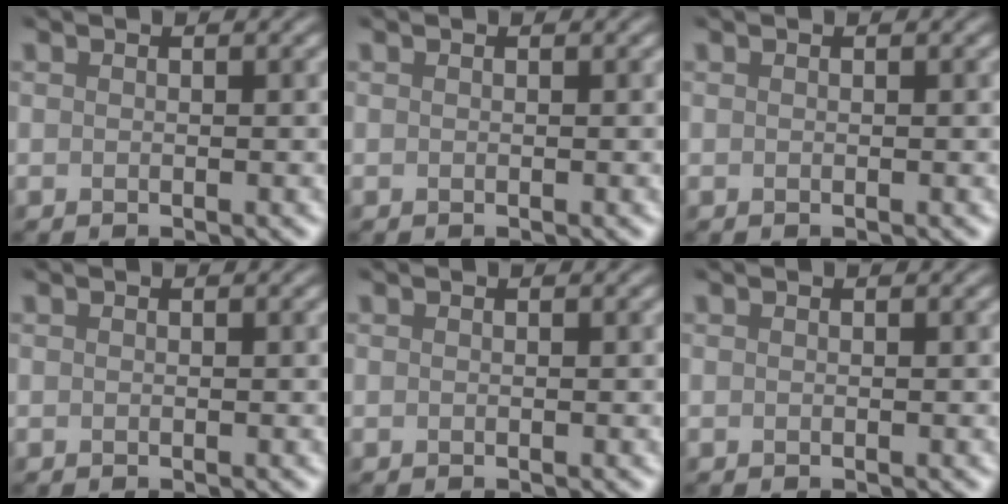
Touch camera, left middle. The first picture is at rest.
{"total": 0.0}
{"total": 0.0}
{"total": 0.0}
{"total": 0.0}
{"total": 0.0}